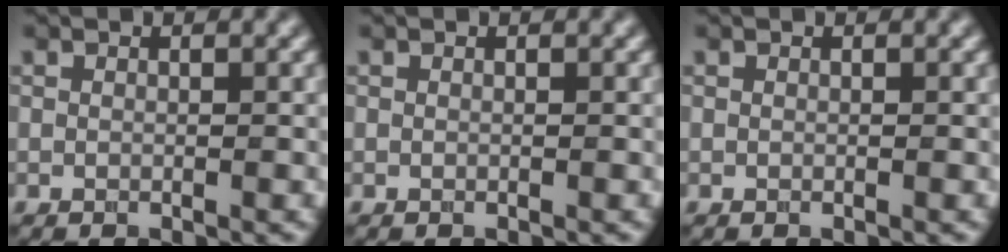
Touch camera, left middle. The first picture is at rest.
{"total": 0.0}
{"total": 0.0}